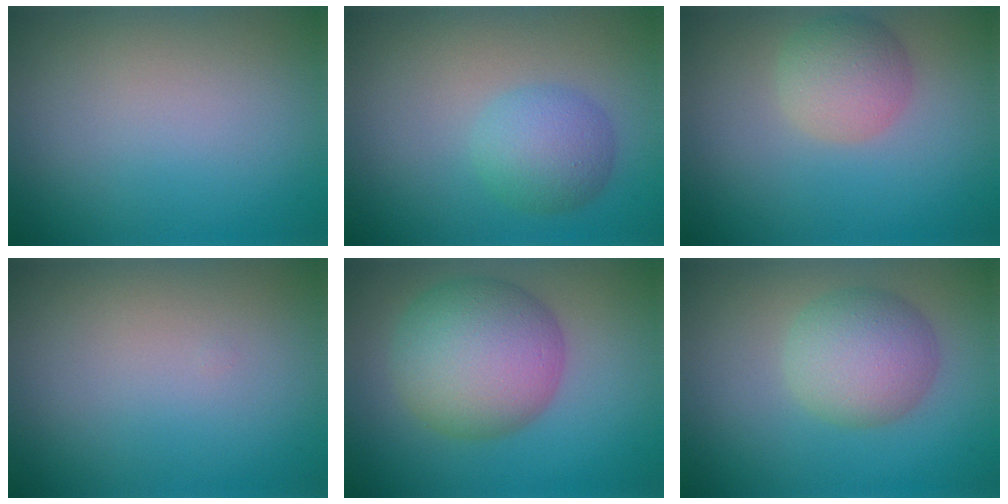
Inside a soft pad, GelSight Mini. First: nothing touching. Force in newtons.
{"total": 3.5, "press": 3.5, "slide": 0.1}
{"total": 3.5, "press": 3.5, "slide": 0.3}
{"total": 0.0}
{"total": 9.1, "press": 9.1, "slide": 0.3}
{"total": 5.1, "press": 5.1, "slide": 0.1}